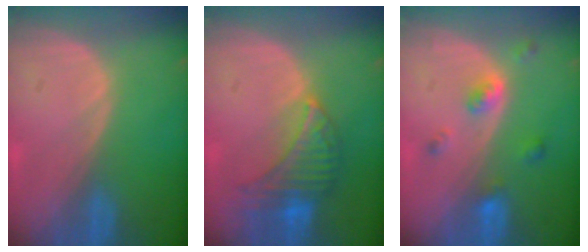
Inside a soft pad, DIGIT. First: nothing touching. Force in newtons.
{"total": 7.7, "press": 7.0, "slide": 3.2}
{"total": 4.4, "press": 4.1, "slide": 1.7}